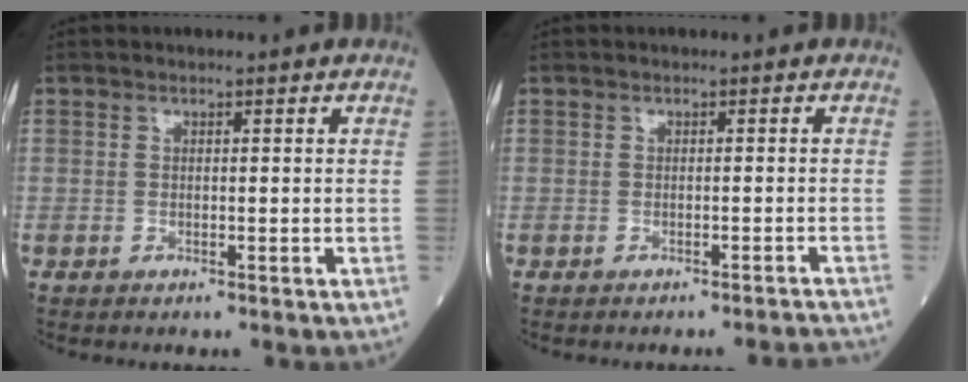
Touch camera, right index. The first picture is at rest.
{"total": 3.2, "force": [-3.1, -0.8, 0.3], "torque": [0.001, -0.005, -0.035]}